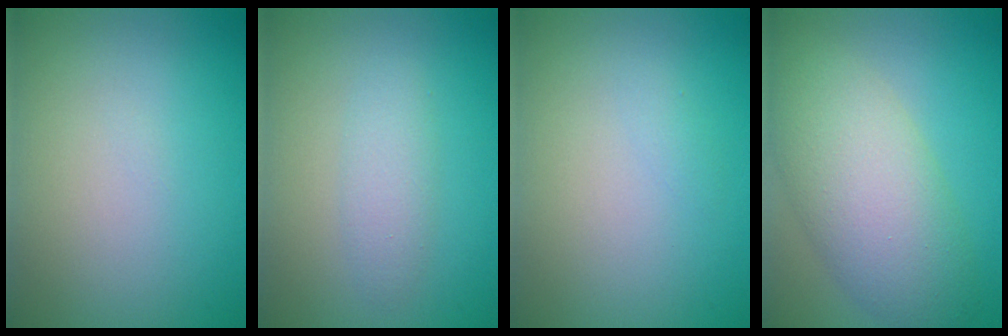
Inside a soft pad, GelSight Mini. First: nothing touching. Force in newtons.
{"total": 1.9, "press": 1.9, "slide": 0.1}
{"total": 0.5, "press": 0.5, "slide": 0.0}
{"total": 7.9, "press": 7.9, "slide": 0.2}